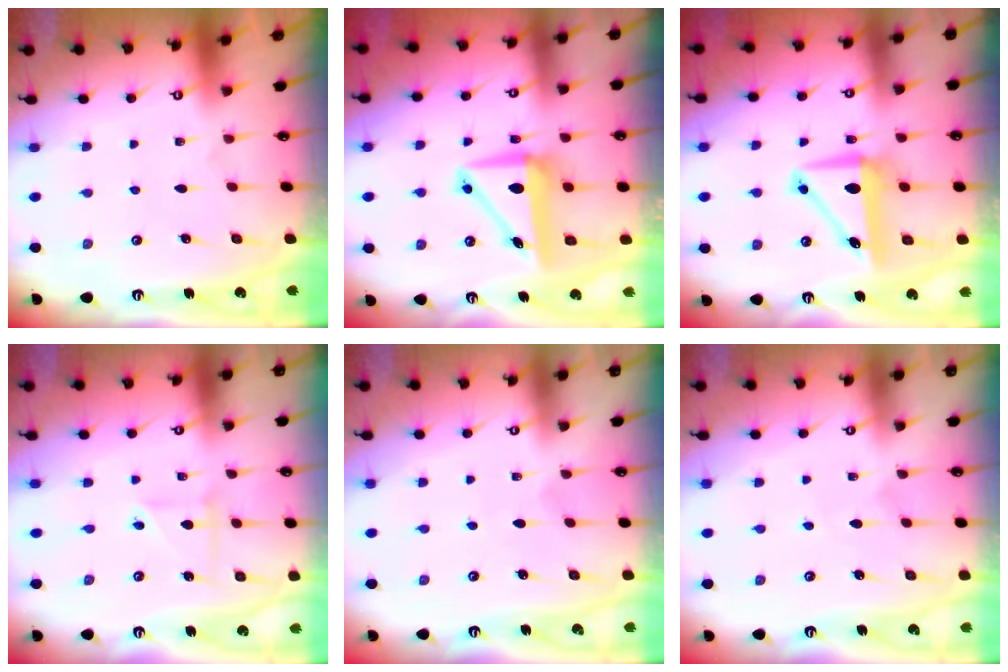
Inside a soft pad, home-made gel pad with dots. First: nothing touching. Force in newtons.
{"total": 8.7, "press": 8.5, "slide": 1.8}
{"total": 8.4, "press": 7.8, "slide": 3.1}
{"total": 3.3, "press": 3.3, "slide": 0.2}
{"total": 3.1, "press": 3.1, "slide": 0.2}
{"total": 3.4, "press": 3.4, "slide": 0.3}